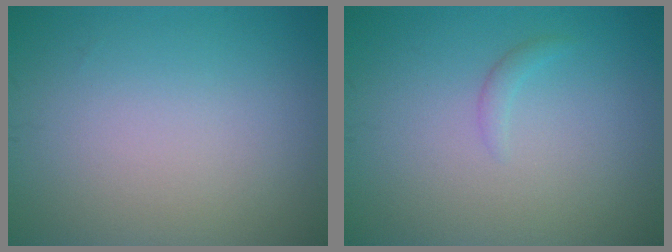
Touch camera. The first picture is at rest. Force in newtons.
{"total": 0.8, "press": 0.8, "slide": 0.0}